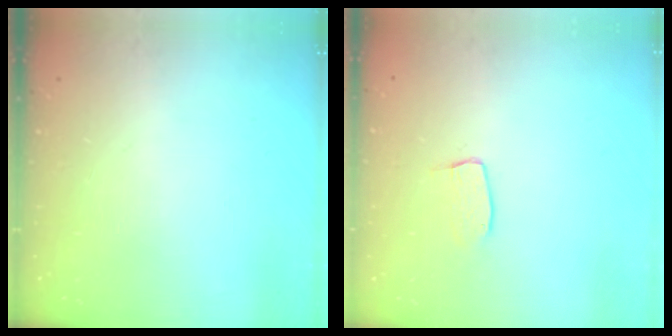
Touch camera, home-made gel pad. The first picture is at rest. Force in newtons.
{"total": 5.9, "press": 5.9, "slide": 0.3}